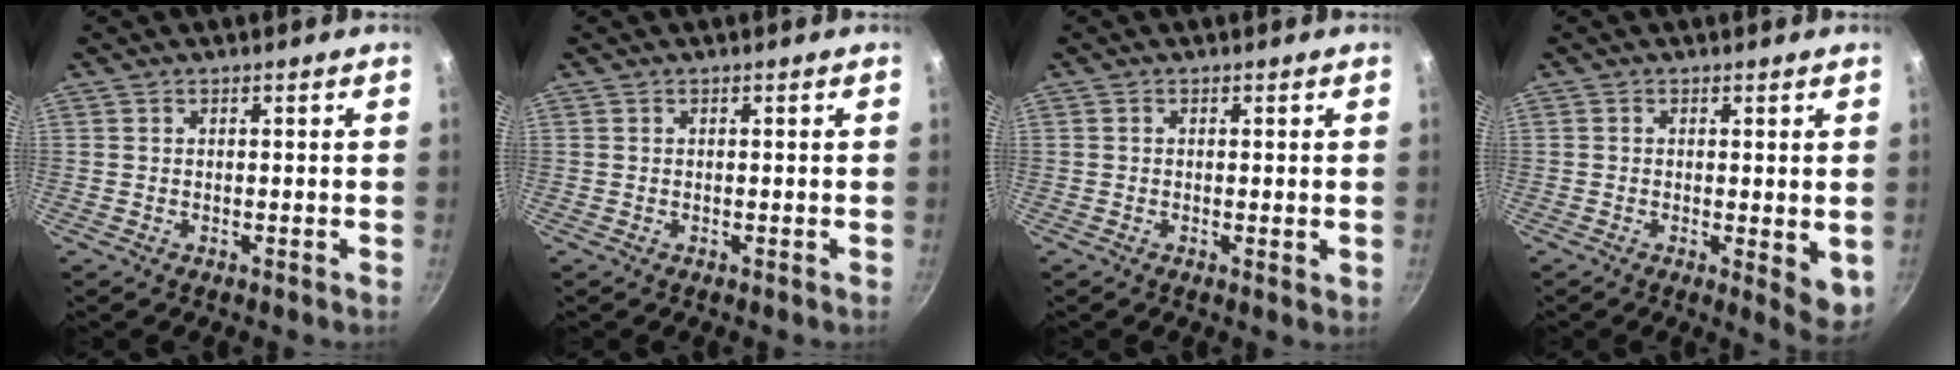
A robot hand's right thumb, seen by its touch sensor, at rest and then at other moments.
{"total": 0.0}
{"total": 1.4, "force": [-0.1, 0.4, 1.4], "torque": [-0.021, -0.003, -0.003]}
{"total": 6.1, "force": [-0.4, 2.2, 5.6], "torque": [-0.067, -0.013, -0.004]}